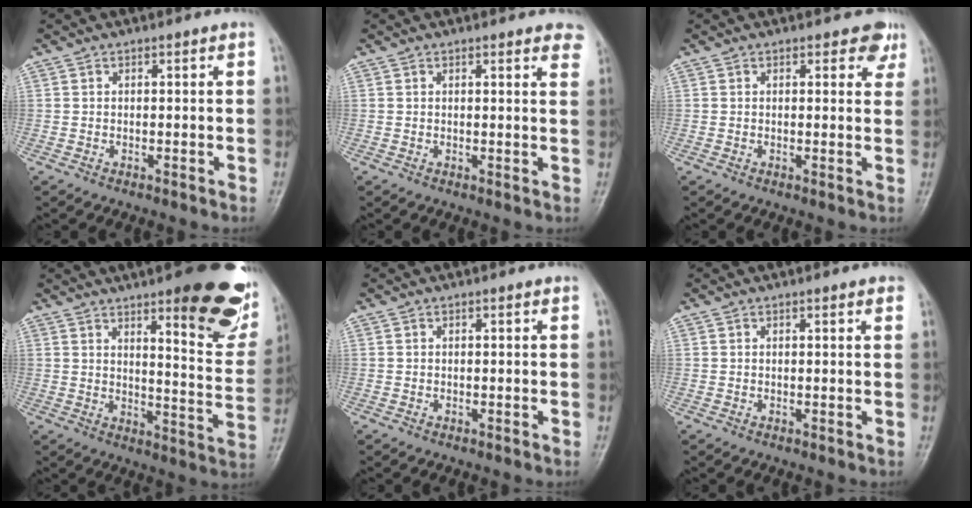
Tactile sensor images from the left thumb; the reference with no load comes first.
{"total": 5.3, "force": [4.1, 1.5, 2.9], "torque": [-0.014, -0.009, 0.034]}
{"total": 3.3, "force": [2.1, 1.9, 1.6], "torque": [0.011, -0.008, 0.019]}
{"total": 22.2, "force": [13.1, 6.0, 16.8], "torque": [-0.178, -0.073, 0.171]}
{"total": 0.0}
{"total": 1.5, "force": [1.0, 0.3, 1.1], "torque": [-0.012, 0.000, 0.009]}